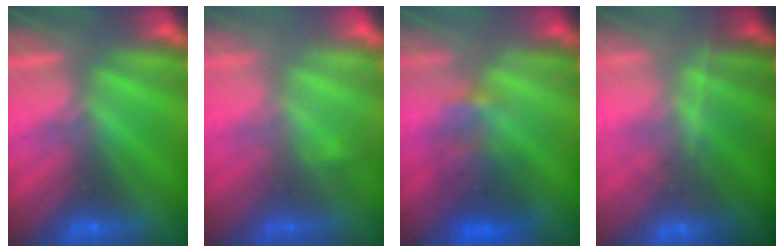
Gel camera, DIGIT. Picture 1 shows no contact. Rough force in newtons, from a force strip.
{"total": 2.6}
{"total": 3.7}
{"total": 9.9}